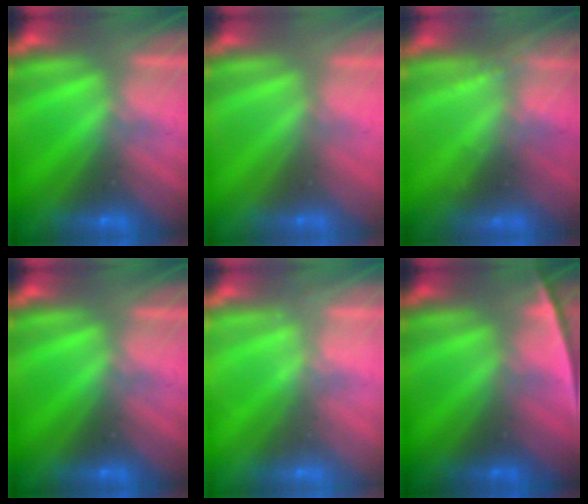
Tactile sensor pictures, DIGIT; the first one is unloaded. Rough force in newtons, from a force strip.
{"total": 2.9}
{"total": 2.1}
{"total": 0.0}
{"total": 2.2}
{"total": 2.4}